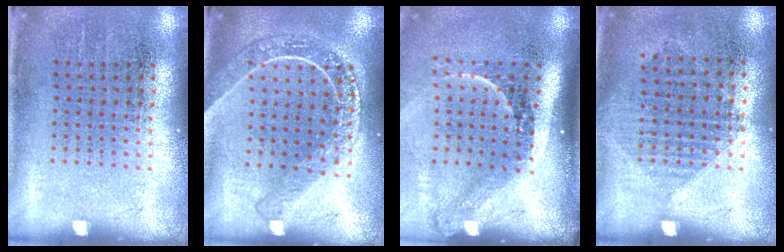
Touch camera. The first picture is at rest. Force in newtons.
{"total": 1.9, "press": 1.7, "slide": 0.8}
{"total": 2.2, "press": 1.4, "slide": 1.7}
{"total": 1.0, "press": 0.9, "slide": 0.4}